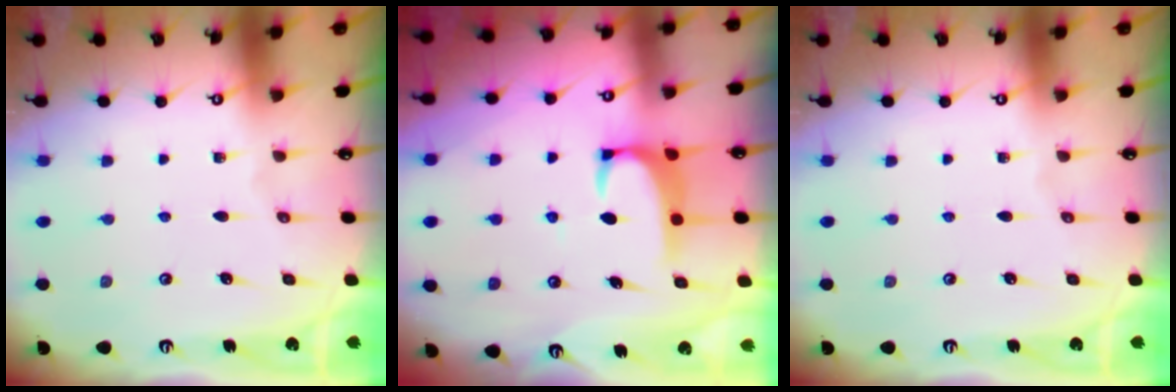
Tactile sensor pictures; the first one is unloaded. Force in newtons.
{"total": 1.9, "press": 1.9, "slide": 0.3}
{"total": 0.0}